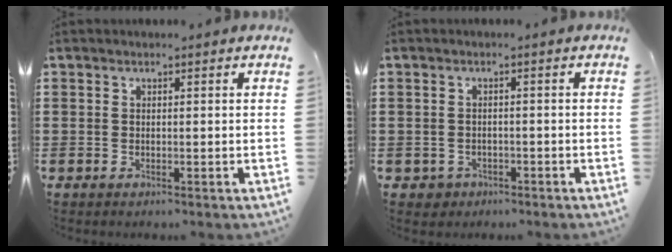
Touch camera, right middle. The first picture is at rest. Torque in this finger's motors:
{"motor_torque": [0.25, 0.12, 0.07, 0.01]}